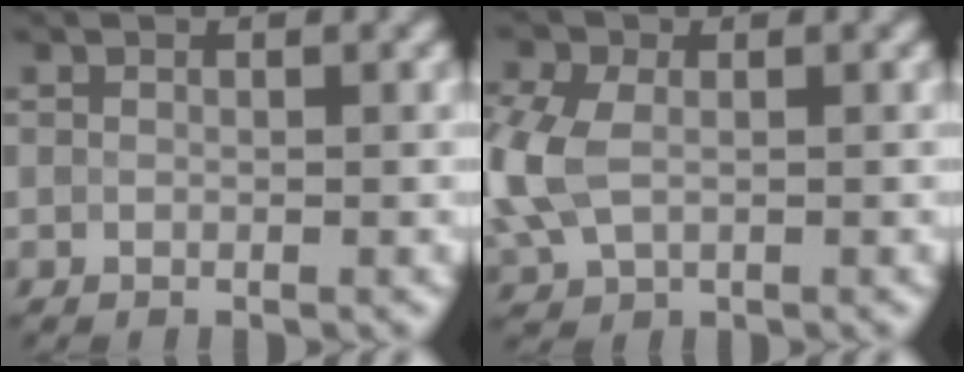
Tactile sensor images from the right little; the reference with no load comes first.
{"total": 5.5, "force": [-0.1, 3.8, 3.9], "torque": [-0.126, -0.001, -0.006]}